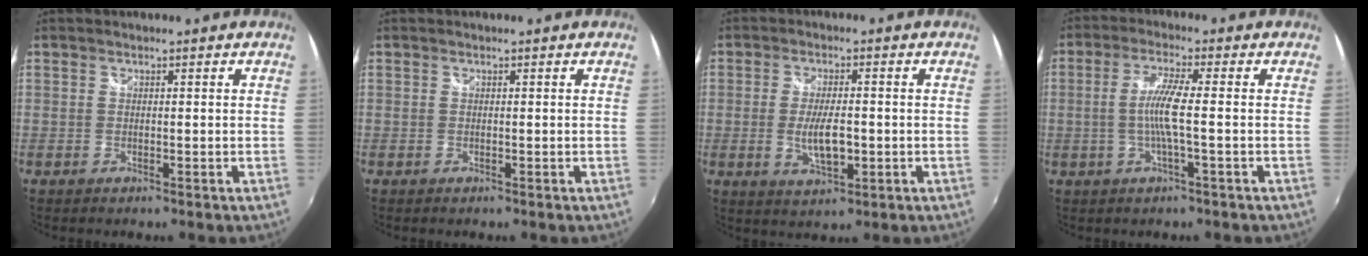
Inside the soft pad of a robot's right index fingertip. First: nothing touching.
{"total": 0.0}
{"total": 6.3, "force": [-1.0, 2.4, 5.7], "torque": [-0.110, -0.010, -0.014]}
{"total": 6.0, "force": [-0.8, -0.2, 6.0], "torque": [-0.123, -0.001, -0.016]}